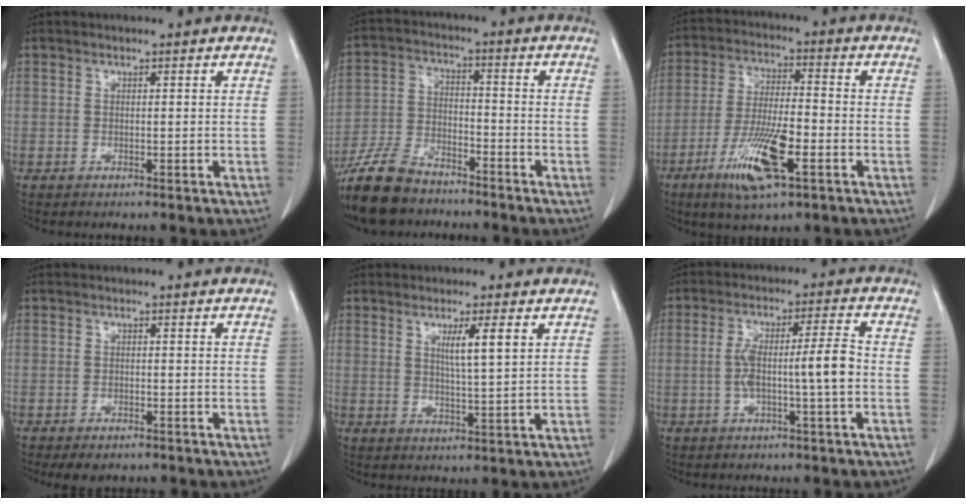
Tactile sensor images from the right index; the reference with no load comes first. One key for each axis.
{"total": 10.7, "fx": -8.7, "fy": 3.9, "fz": 4.8, "tx": -0.102, "ty": -0.017, "tz": -0.166}
{"total": 11.5, "fx": -5.2, "fy": 2.1, "fz": 10.1, "tx": -0.196, "ty": -0.017, "tz": -0.091}
{"total": 2.7, "fx": -1.9, "fy": 1.3, "fz": 1.3, "tx": -0.017, "ty": -0.001, "tz": -0.022}
{"total": 4.9, "fx": 2.0, "fy": -0.2, "fz": 4.4, "tx": -0.075, "ty": -0.007, "tz": 0.035}
{"total": 7.5, "fx": -1.2, "fy": 0.1, "fz": 7.4, "tx": -0.141, "ty": 0.018, "tz": -0.018}